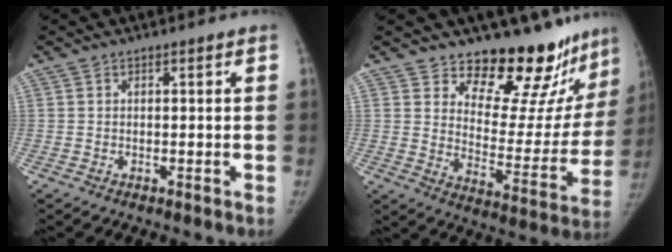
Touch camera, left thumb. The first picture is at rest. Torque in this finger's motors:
{"motor_torque": [0.06, 0.10, 0.48, -1.25, -0.01]}